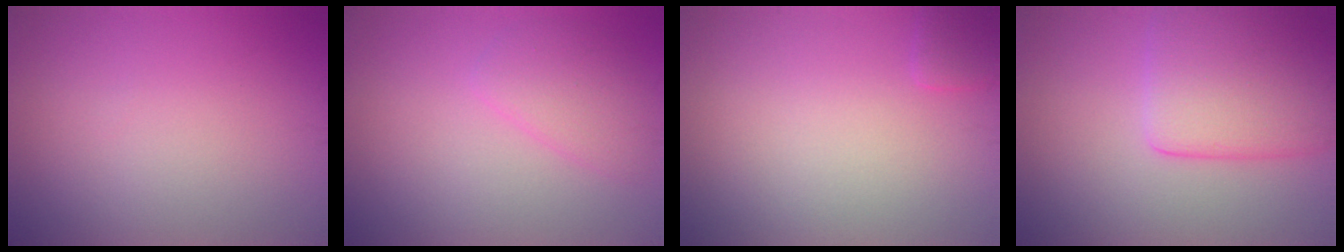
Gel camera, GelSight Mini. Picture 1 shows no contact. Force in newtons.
{"total": 2.5, "press": 2.5, "slide": 0.3}
{"total": 1.1, "press": 1.1, "slide": 0.2}
{"total": 6.7, "press": 6.7, "slide": 0.3}